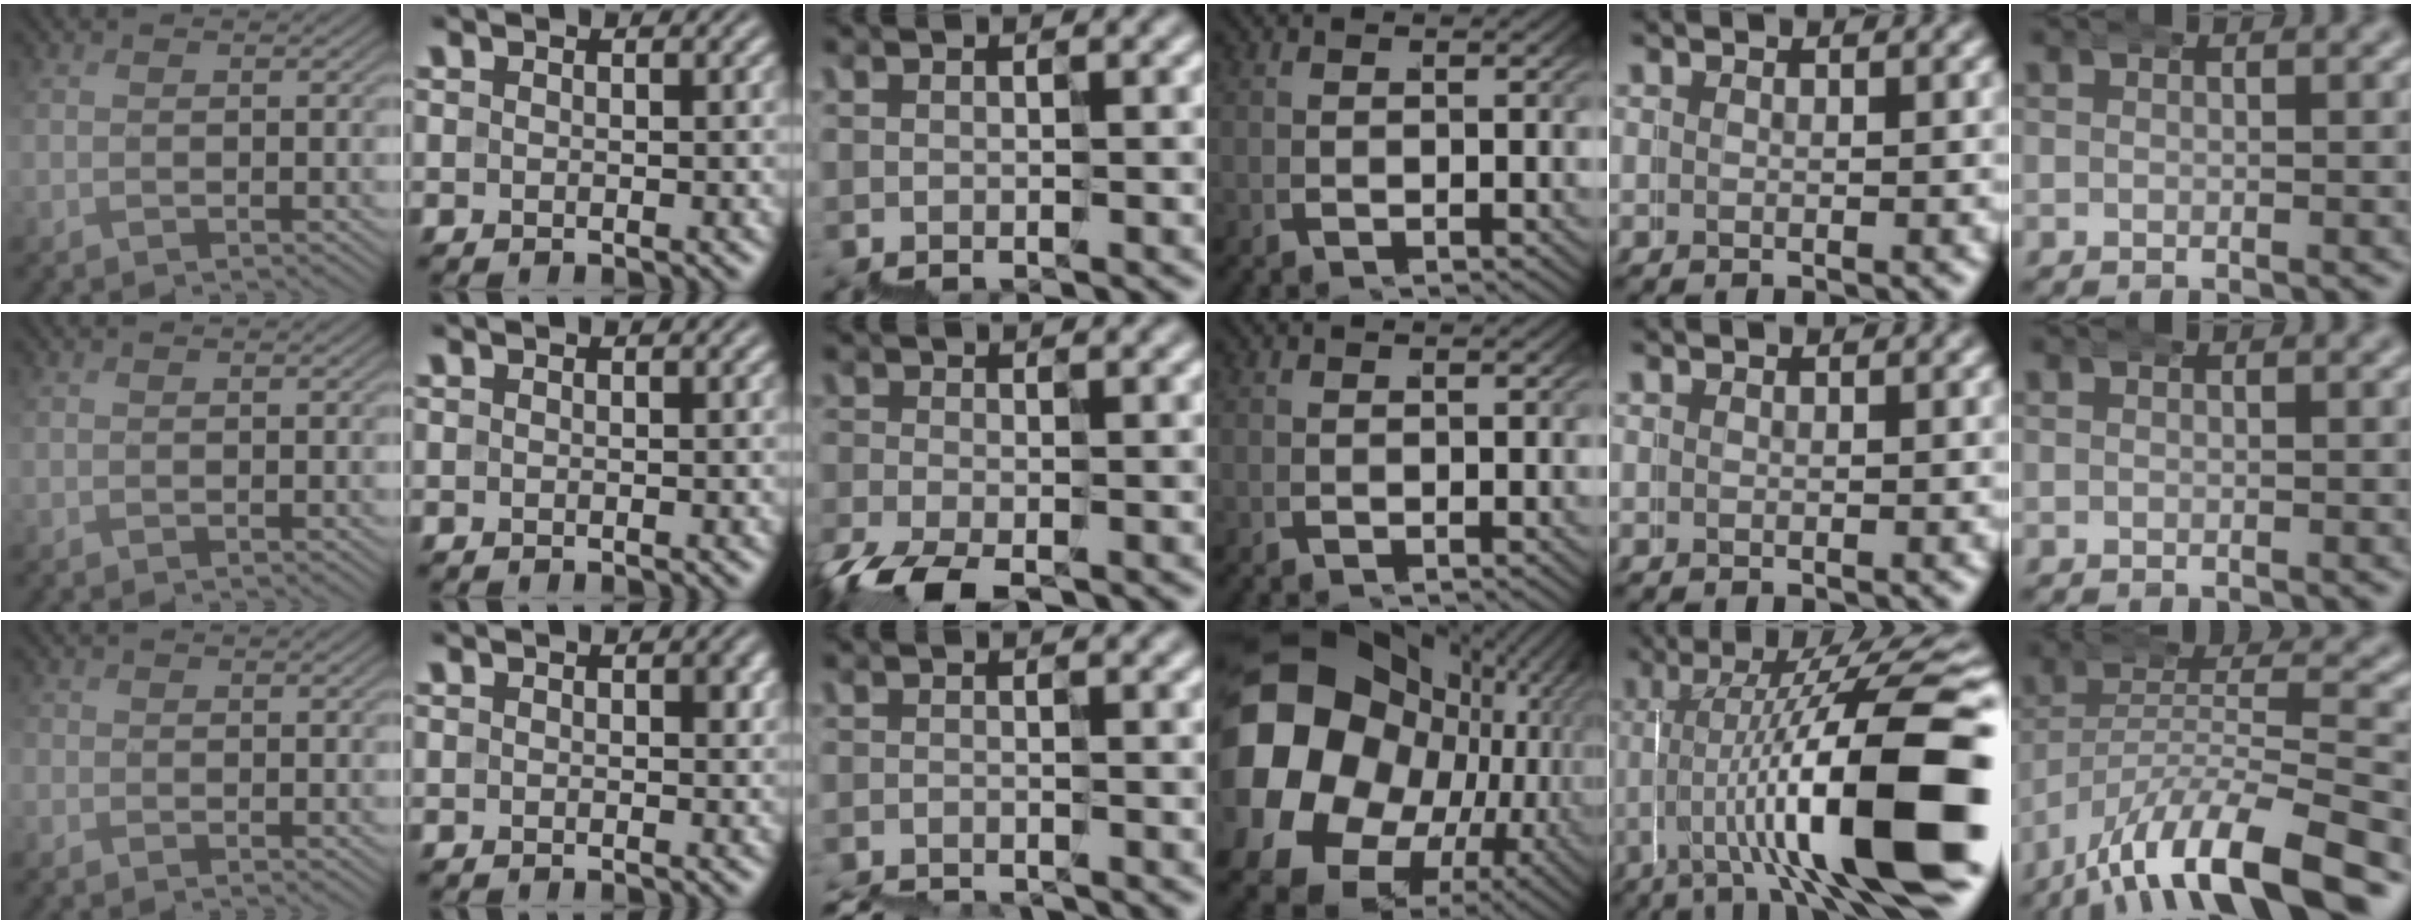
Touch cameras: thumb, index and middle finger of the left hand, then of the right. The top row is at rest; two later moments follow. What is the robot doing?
{"motion": "wrap", "object": "belt"}